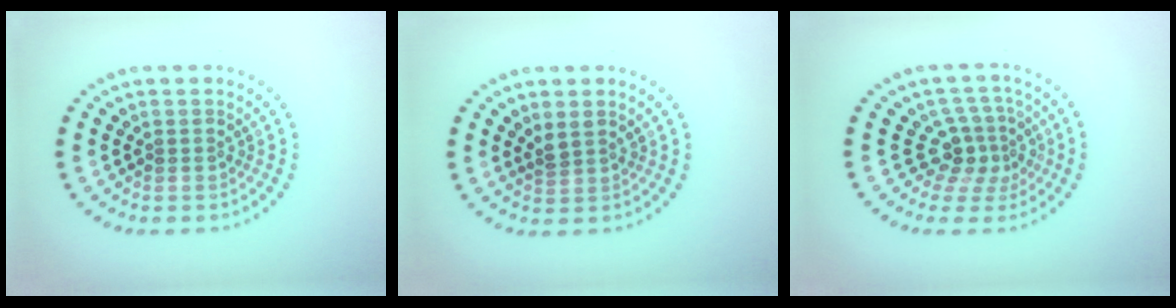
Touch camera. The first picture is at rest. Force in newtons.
{"total": 1.2, "press": 1.0, "slide": 0.7}
{"total": 3.2, "press": 2.3, "slide": 2.2}